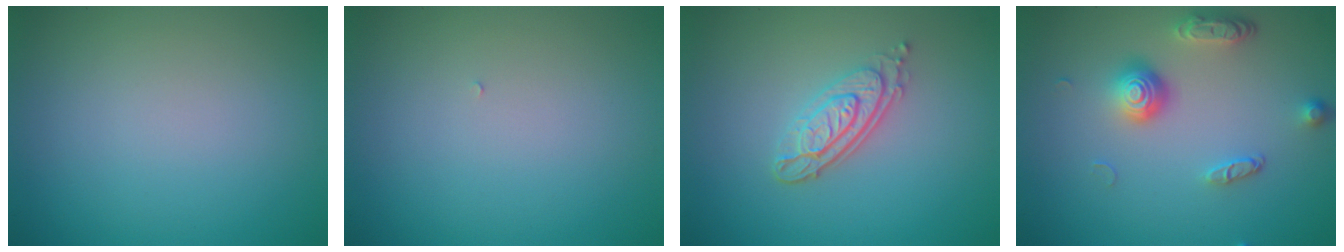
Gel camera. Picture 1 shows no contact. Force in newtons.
{"total": 0.0}
{"total": 3.4, "press": 2.7, "slide": 1.9}
{"total": 3.8, "press": 2.8, "slide": 2.5}